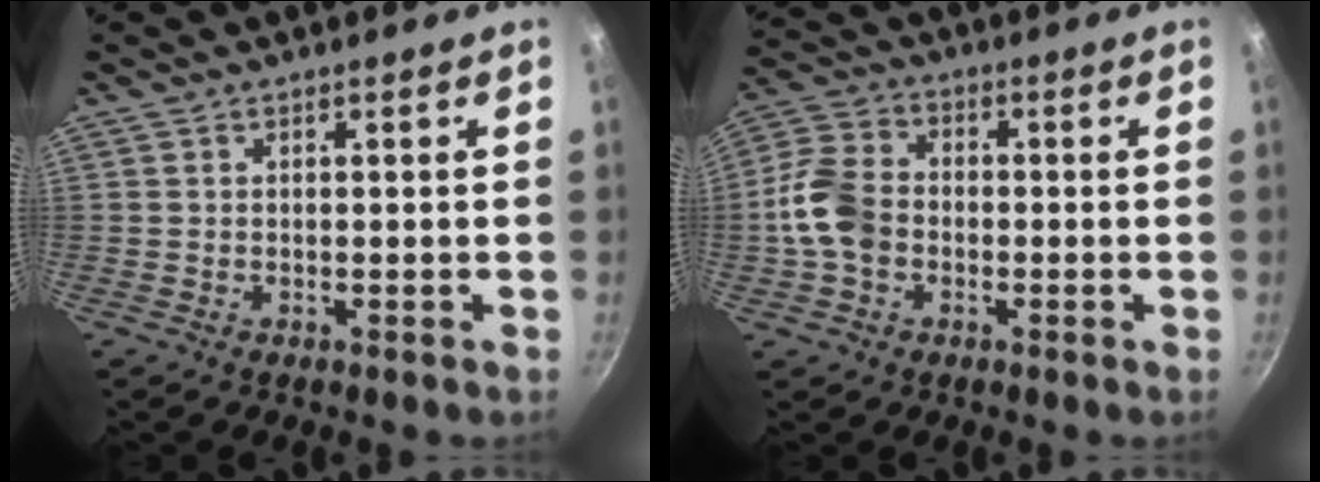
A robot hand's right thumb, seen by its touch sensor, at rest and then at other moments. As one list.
[{"total": 9.9, "force": [-1.6, 7.4, 6.4], "torque": [-0.111, 0.024, -0.048]}]